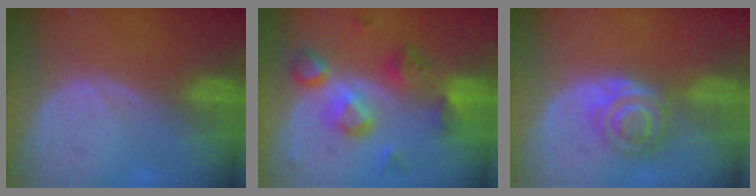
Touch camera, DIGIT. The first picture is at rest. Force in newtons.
{"total": 8.1, "press": 8.0, "slide": 1.5}
{"total": 5.6, "press": 5.3, "slide": 1.8}